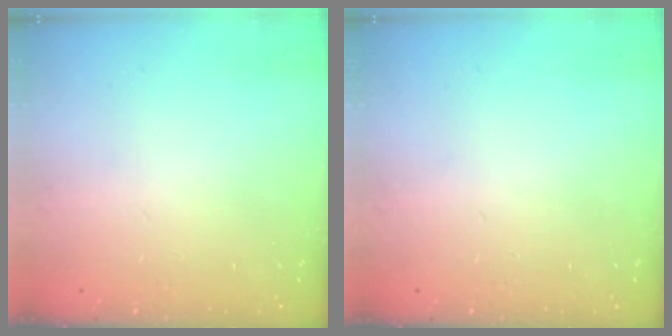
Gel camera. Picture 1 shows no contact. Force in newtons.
{"total": 0.0}